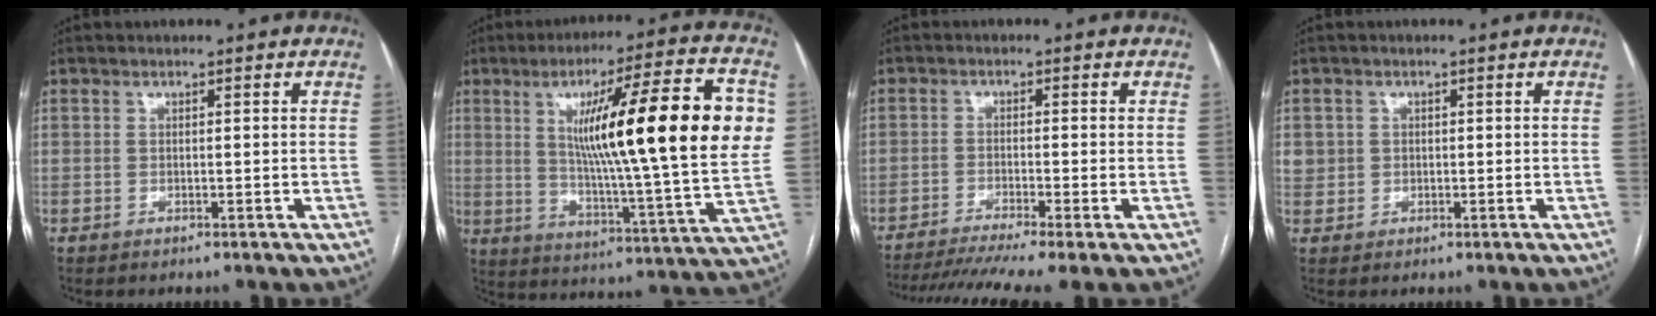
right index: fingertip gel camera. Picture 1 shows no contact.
{"total": 25.2, "force": [5.4, 1.3, 24.6], "torque": [-0.355, 0.007, 0.071]}
{"total": 10.9, "force": [-8.5, -0.5, 6.8], "torque": [-0.105, -0.019, -0.134]}
{"total": 2.8, "force": [0.6, 2.7, 0.4], "torque": [0.000, 0.008, 0.016]}